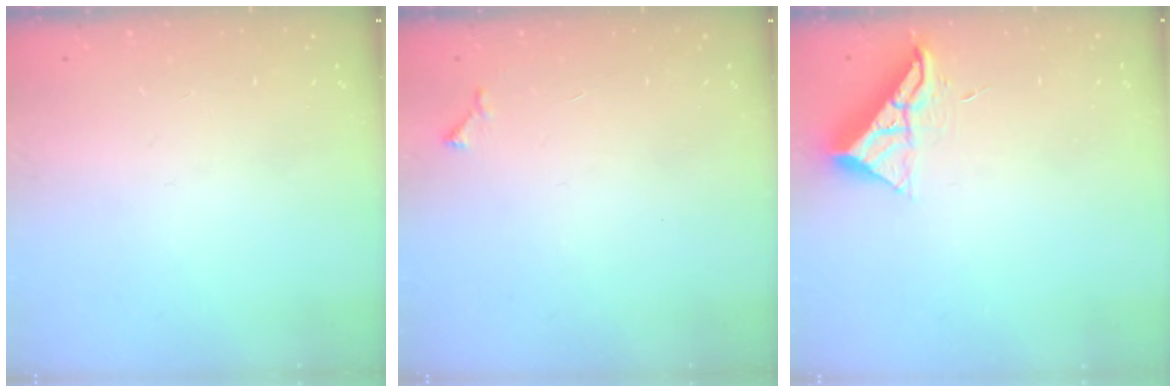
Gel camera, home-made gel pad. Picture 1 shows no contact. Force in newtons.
{"total": 3.7, "press": 3.6, "slide": 0.5}
{"total": 10.2, "press": 10.2, "slide": 0.5}